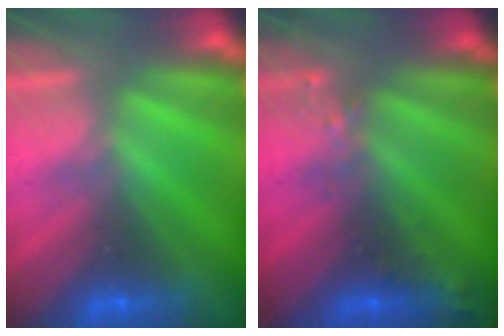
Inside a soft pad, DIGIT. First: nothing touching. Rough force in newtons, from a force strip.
{"total": 2.4}